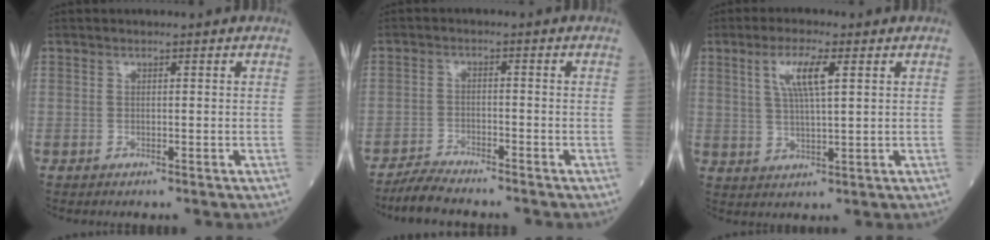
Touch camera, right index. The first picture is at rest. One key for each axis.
{"total": 4.8, "fx": -4.5, "fy": 0.4, "fz": 1.5, "tx": -0.028, "ty": -0.017, "tz": -0.084}
{"total": 6.3, "fx": 2.4, "fy": 0.8, "fz": 5.7, "tx": -0.115, "ty": 0.005, "tz": 0.048}